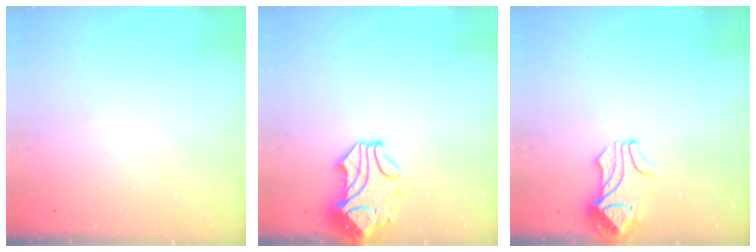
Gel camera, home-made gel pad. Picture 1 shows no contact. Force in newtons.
{"total": 2.1, "press": 1.9, "slide": 1.0}
{"total": 2.3, "press": 2.2, "slide": 0.7}